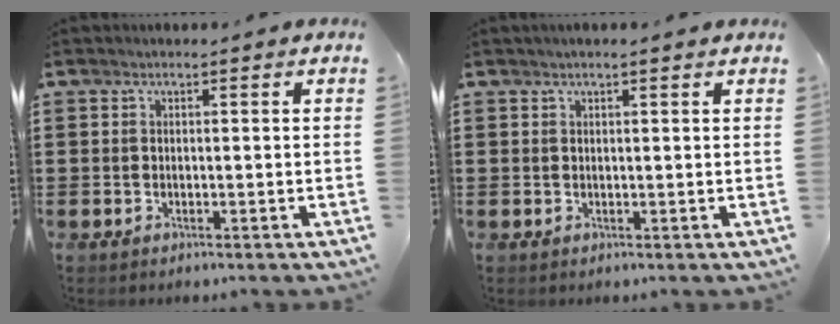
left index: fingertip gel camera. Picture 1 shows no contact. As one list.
[{"total": 0.8, "force": [0.5, 0.1, 0.6], "torque": [-0.012, 0.001, 0.009]}]